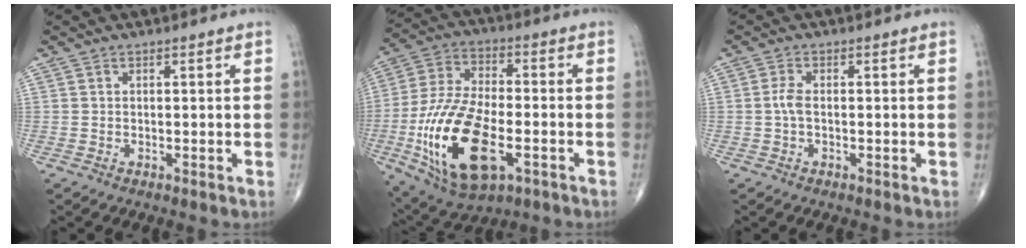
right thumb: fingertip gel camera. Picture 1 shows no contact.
{"total": 21.2, "force": [-6.2, 10.2, 17.5], "torque": [-0.349, 0.011, -0.100]}
{"total": 2.2, "force": [-0.2, 0.9, 2.0], "torque": [-0.047, 0.000, -0.007]}